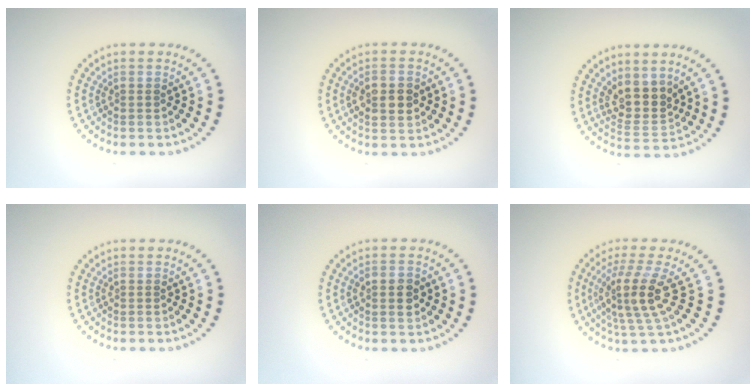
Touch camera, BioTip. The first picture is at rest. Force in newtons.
{"total": 2.7, "press": 2.7, "slide": 0.1}
{"total": 3.4, "press": 2.8, "slide": 1.9}
{"total": 0.0}
{"total": 1.8, "press": 1.8, "slide": 0.2}
{"total": 4.3, "press": 3.2, "slide": 2.9}